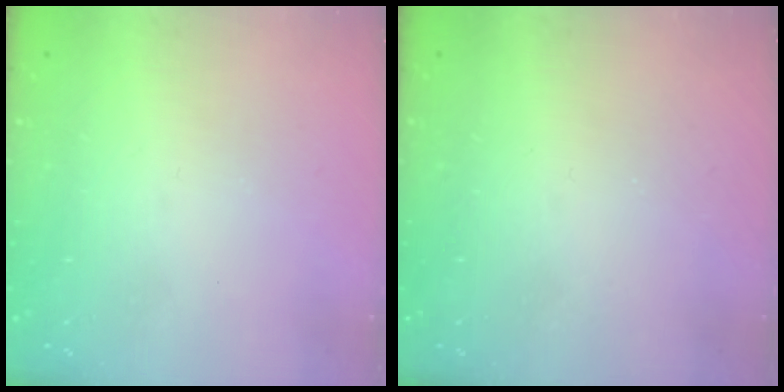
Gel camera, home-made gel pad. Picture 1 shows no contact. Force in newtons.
{"total": 2.2, "press": 2.1, "slide": 0.4}